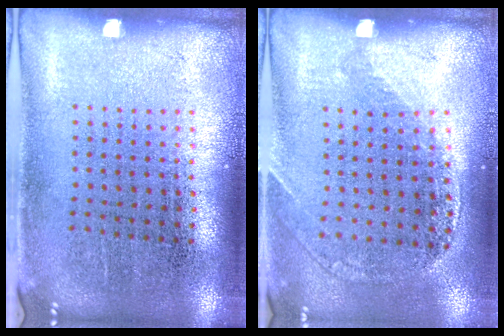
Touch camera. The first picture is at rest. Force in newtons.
{"total": 1.1, "press": 1.1, "slide": 0.4}